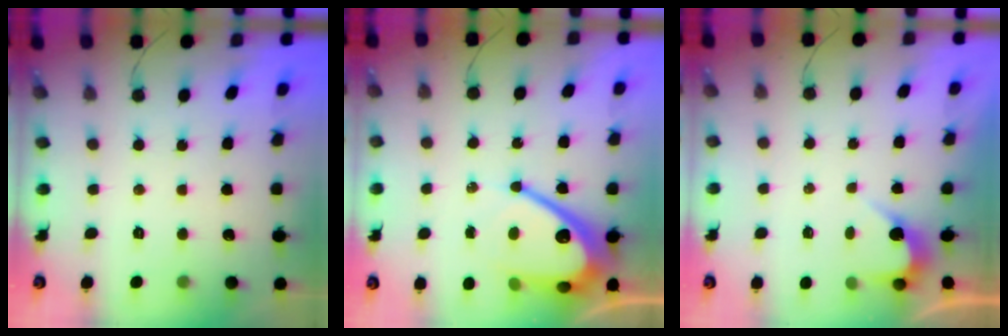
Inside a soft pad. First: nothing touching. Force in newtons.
{"total": 15.5, "press": 15.4, "slide": 1.5}
{"total": 2.5, "press": 2.5, "slide": 0.2}